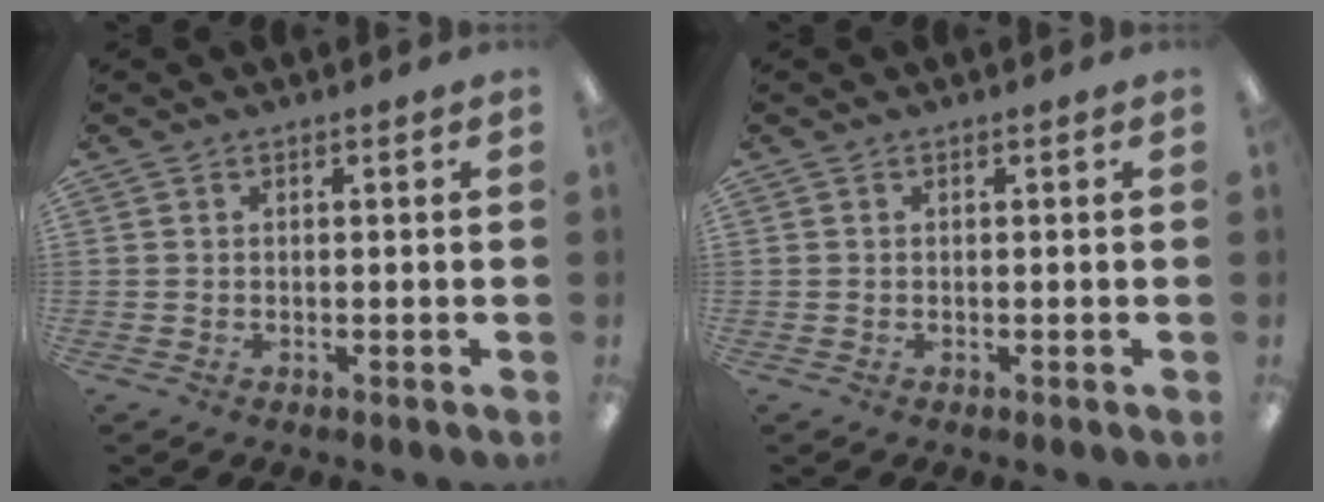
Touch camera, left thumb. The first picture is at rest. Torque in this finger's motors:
{"motor_torque": [-0.05, 0.05, -0.01, 0.01, 0.00]}